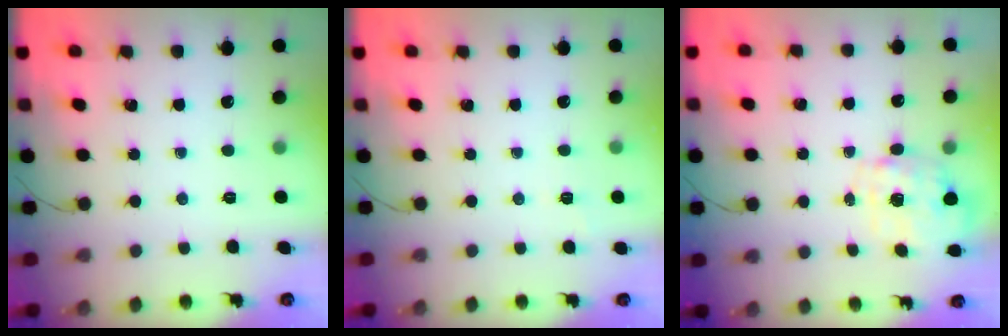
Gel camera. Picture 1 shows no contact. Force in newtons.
{"total": 1.3, "press": 0.0, "slide": 1.3}
{"total": 2.8, "press": 2.7, "slide": 0.9}